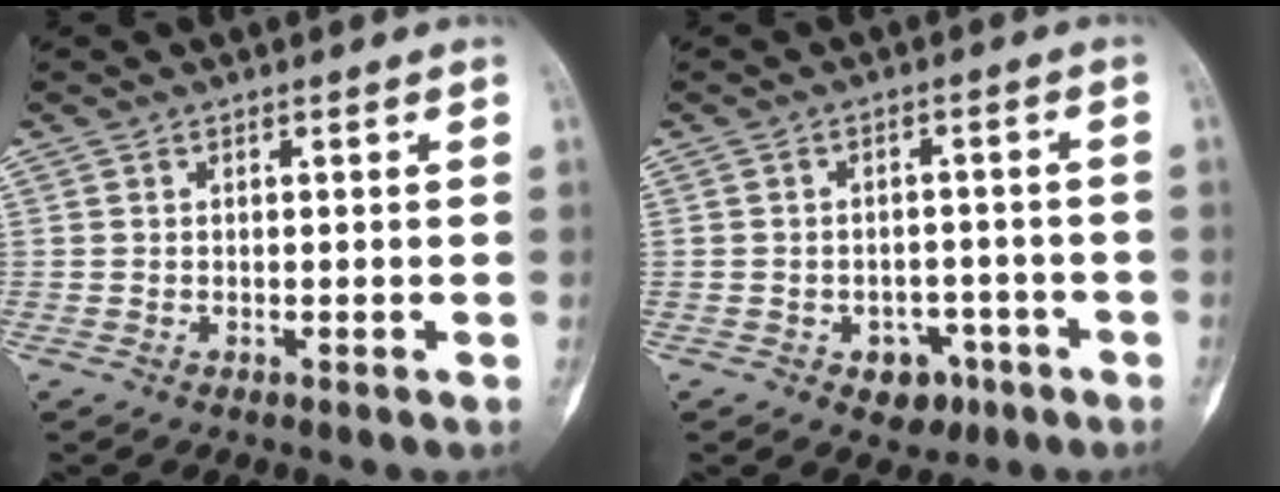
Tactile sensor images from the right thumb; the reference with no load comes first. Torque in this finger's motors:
{"motor_torque": [0.84, 0.36, 0.26, -0.13, 0.06]}